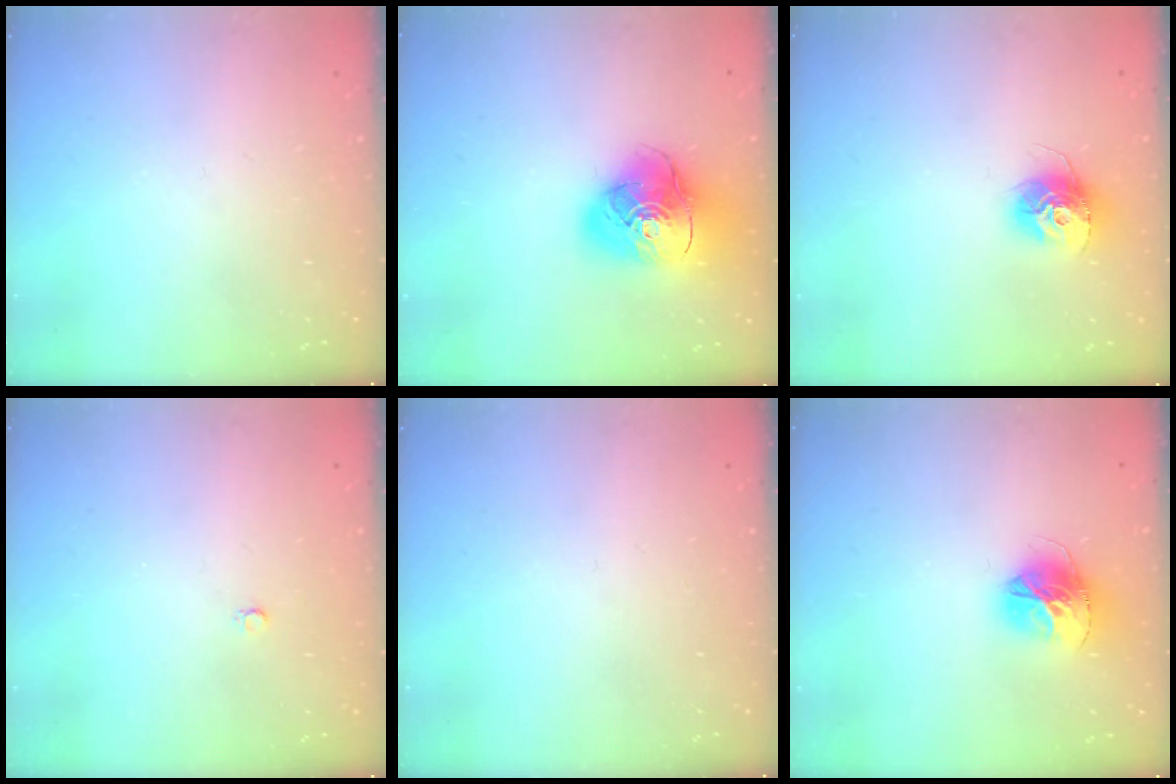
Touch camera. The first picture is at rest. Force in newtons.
{"total": 16.7, "press": 16.6, "slide": 2.3}
{"total": 11.5, "press": 11.5, "slide": 0.8}
{"total": 2.0, "press": 2.0, "slide": 0.2}
{"total": 0.0}
{"total": 14.1, "press": 14.0, "slide": 1.5}